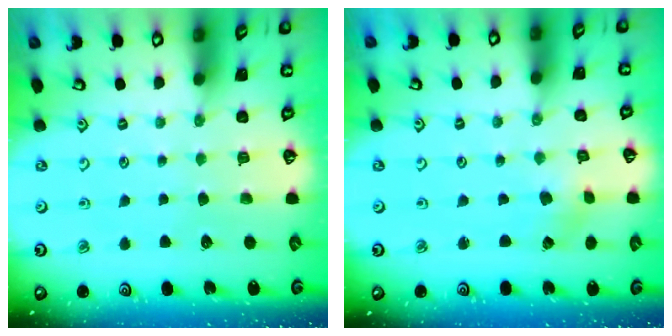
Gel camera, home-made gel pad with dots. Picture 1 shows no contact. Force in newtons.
{"total": 0.5, "press": 0.5, "slide": 0.1}